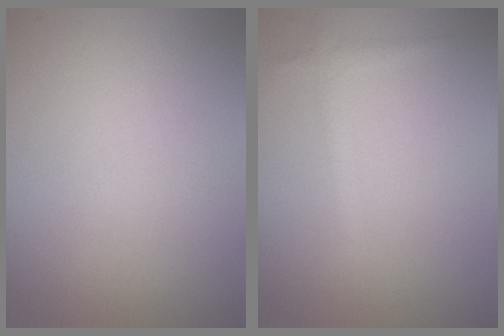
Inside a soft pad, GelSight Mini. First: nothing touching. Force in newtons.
{"total": 1.3, "press": 1.3, "slide": 0.1}